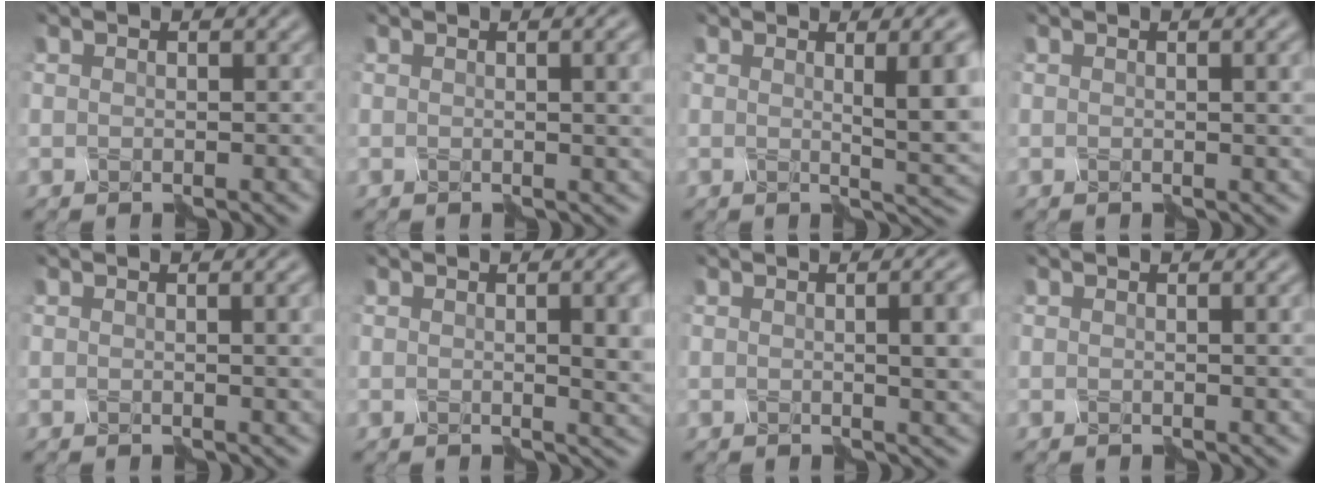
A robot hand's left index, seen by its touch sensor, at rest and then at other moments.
{"total": 3.2, "force": [0.8, 0.8, 3.0], "torque": [-0.018, 0.002, 0.013]}
{"total": 5.1, "force": [0.8, 0.7, 5.0], "torque": [-0.063, -0.001, 0.014]}
{"total": 2.0, "force": [0.7, 0.2, 1.9], "torque": [-0.018, 0.002, 0.011]}
{"total": 2.3, "force": [0.7, 0.3, 2.1], "torque": [-0.018, 0.002, 0.012]}
{"total": 4.2, "force": [0.2, 1.0, 4.1], "torque": [-0.042, -0.008, 0.009]}
{"total": 4.1, "force": [0.1, 0.9, 3.9], "torque": [-0.026, 0.002, 0.002]}
{"total": 1.2, "force": [0.4, -0.2, 1.1], "torque": [-0.011, 0.001, 0.008]}